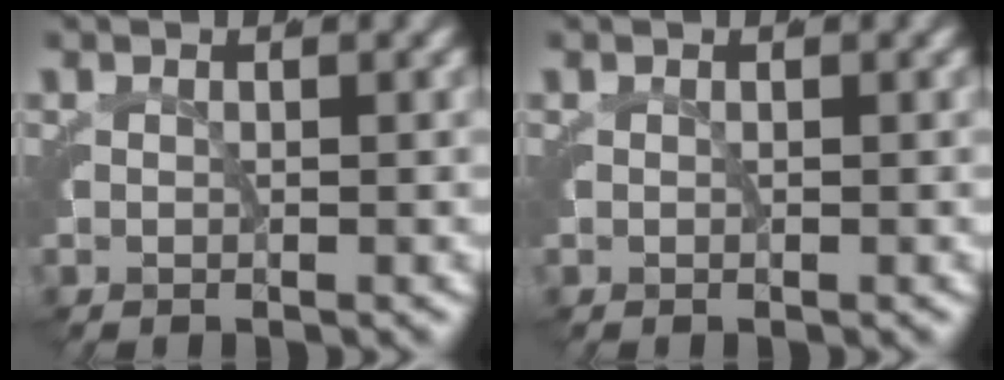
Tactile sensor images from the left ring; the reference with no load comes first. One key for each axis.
{"total": 0.0}